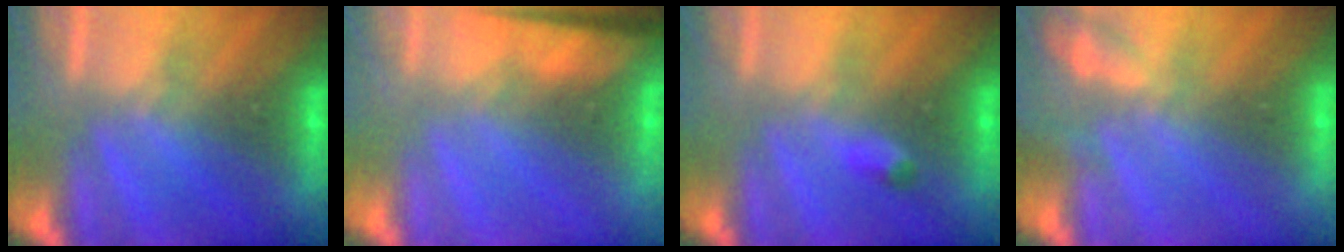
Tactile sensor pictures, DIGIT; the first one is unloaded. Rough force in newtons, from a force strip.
{"total": 7.6}
{"total": 2.4}
{"total": 2.2}